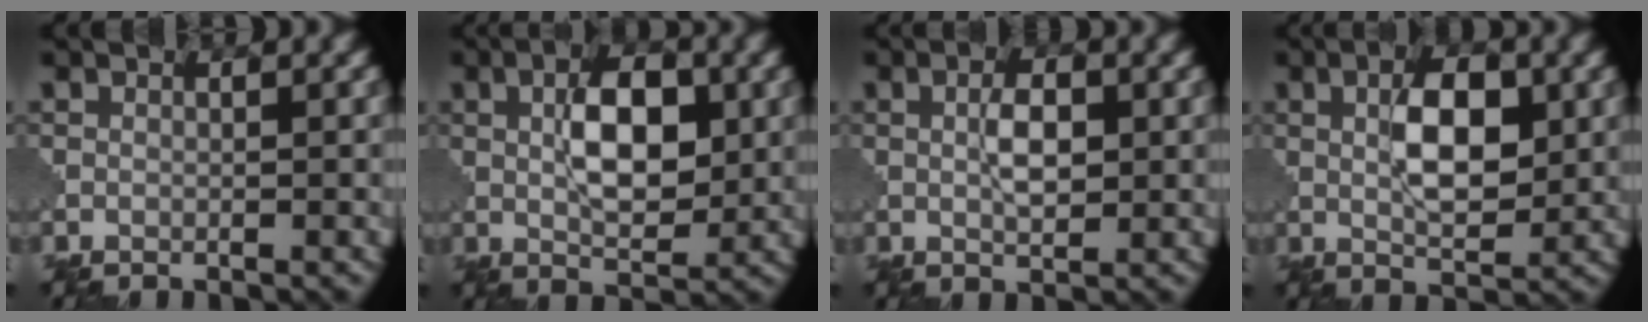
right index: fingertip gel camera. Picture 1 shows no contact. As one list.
[{"total": 6.1, "force": [1.2, 2.9, 5.2], "torque": [-0.081, 0.002, 0.021]}, {"total": 2.8, "force": [0.6, 1.2, 2.4], "torque": [-0.046, 0.001, 0.011]}, {"total": 5.5, "force": [1.1, 2.4, 4.9], "torque": [-0.081, 0.002, 0.022]}]